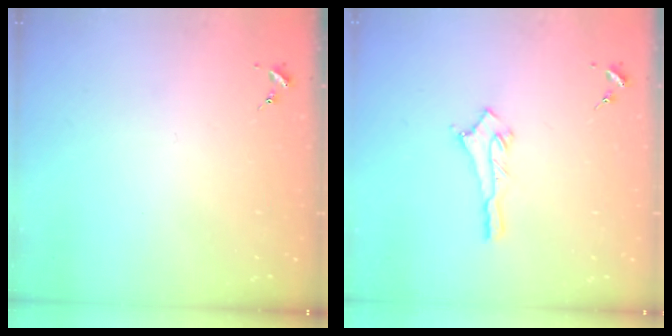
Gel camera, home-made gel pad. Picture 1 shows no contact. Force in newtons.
{"total": 6.2, "press": 6.2, "slide": 0.5}